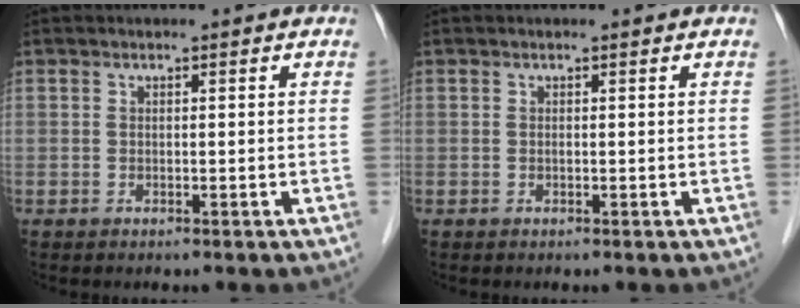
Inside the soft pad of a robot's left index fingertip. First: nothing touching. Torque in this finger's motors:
{"motor_torque": [-0.02, 0.15, -0.03, -0.01]}